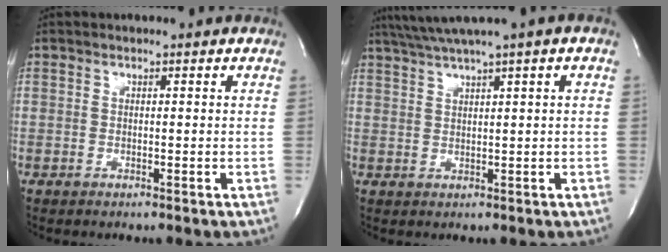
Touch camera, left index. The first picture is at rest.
{"total": 5.8, "force": [3.9, -1.1, 4.2], "torque": [-0.081, 0.023, 0.072]}